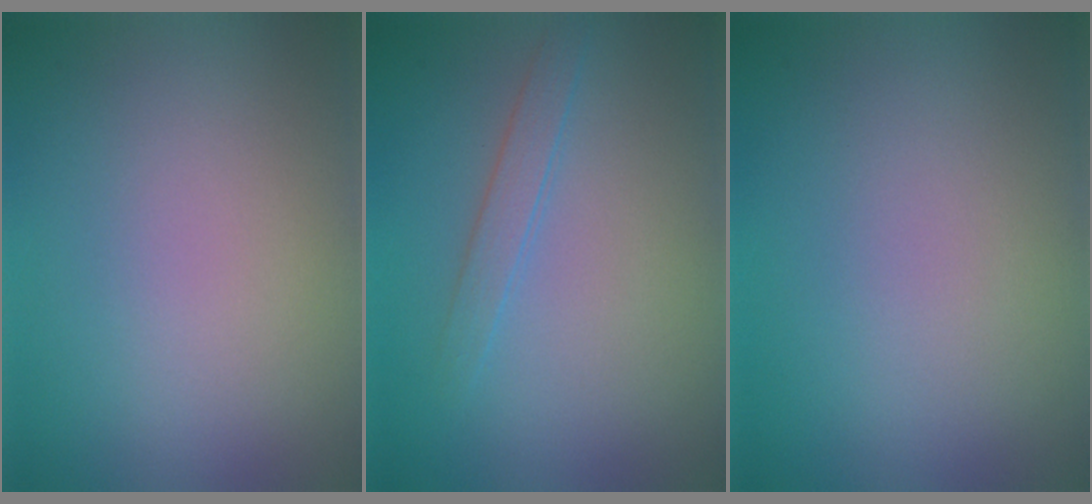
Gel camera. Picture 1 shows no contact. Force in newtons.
{"total": 1.5, "press": 1.5, "slide": 0.1}
{"total": 0.0}